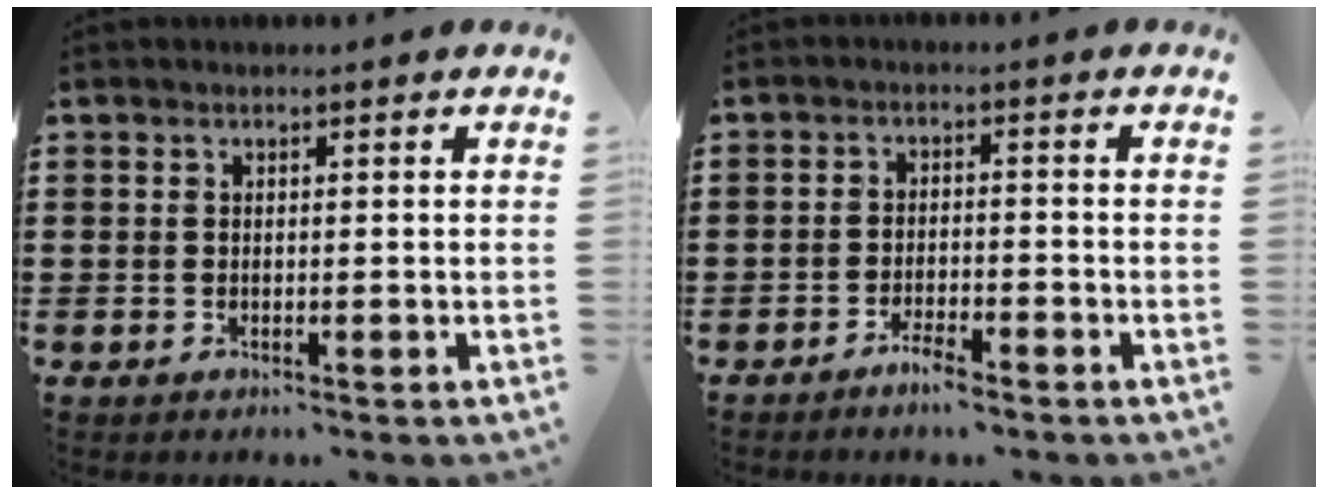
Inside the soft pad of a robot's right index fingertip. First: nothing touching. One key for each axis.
{"total": 2.7, "fx": -2.5, "fy": 0.2, "fz": 1.1, "tx": -0.021, "ty": 0.004, "tz": -0.047}